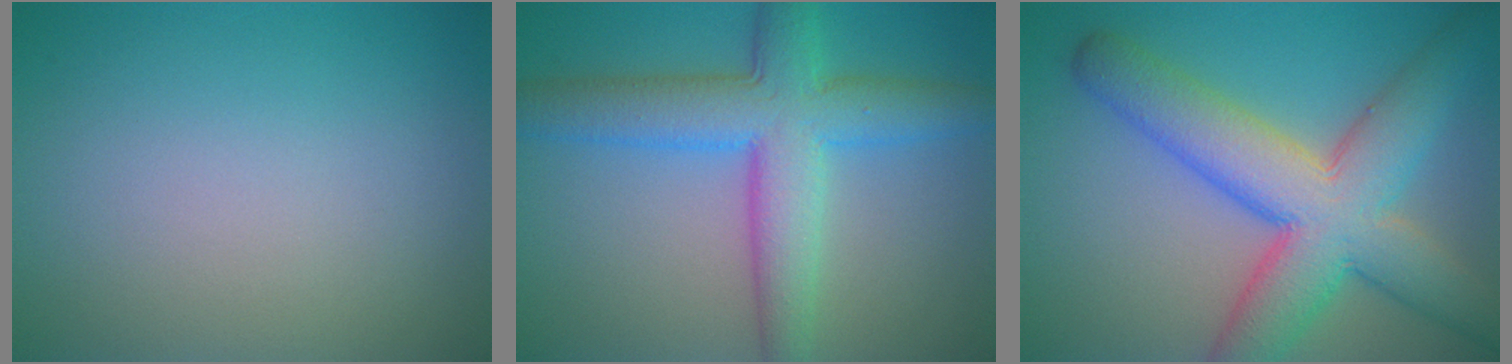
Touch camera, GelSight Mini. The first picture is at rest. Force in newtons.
{"total": 7.3, "press": 7.3, "slide": 0.1}
{"total": 9.9, "press": 9.9, "slide": 0.4}